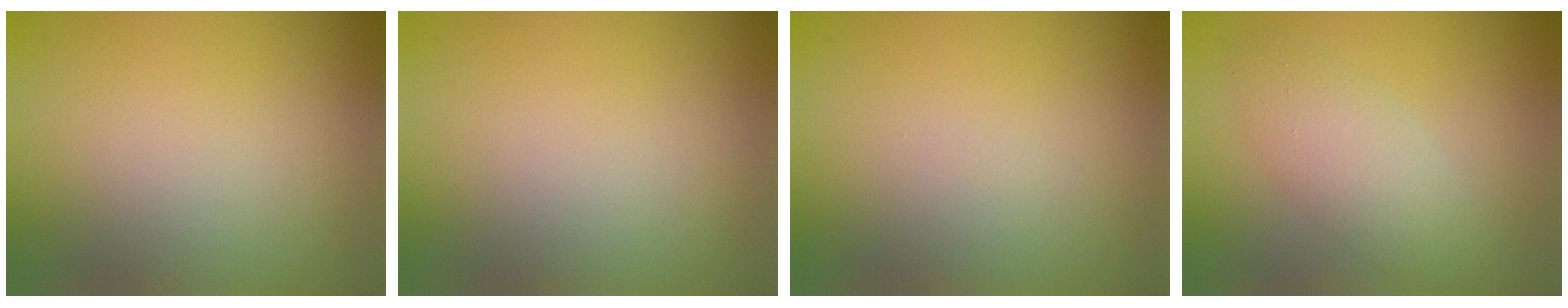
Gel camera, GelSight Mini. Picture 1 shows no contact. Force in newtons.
{"total": 0.0}
{"total": 0.0}
{"total": 3.3, "press": 3.3, "slide": 0.1}